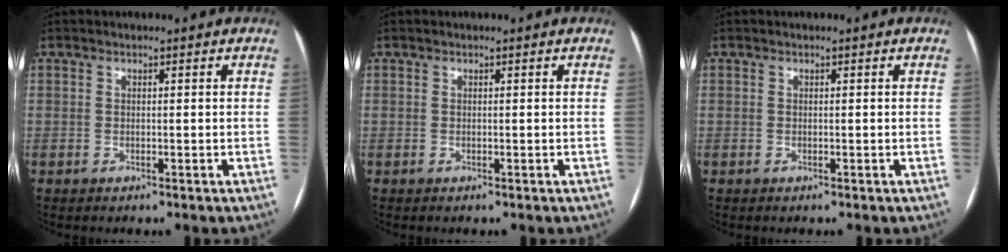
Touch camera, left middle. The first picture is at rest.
{"total": 0.0}
{"total": 0.0}